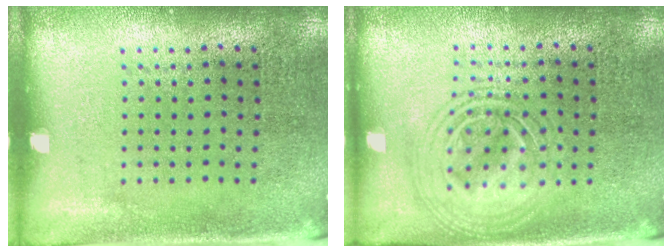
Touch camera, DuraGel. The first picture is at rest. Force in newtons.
{"total": 2.8, "press": 2.8, "slide": 0.3}